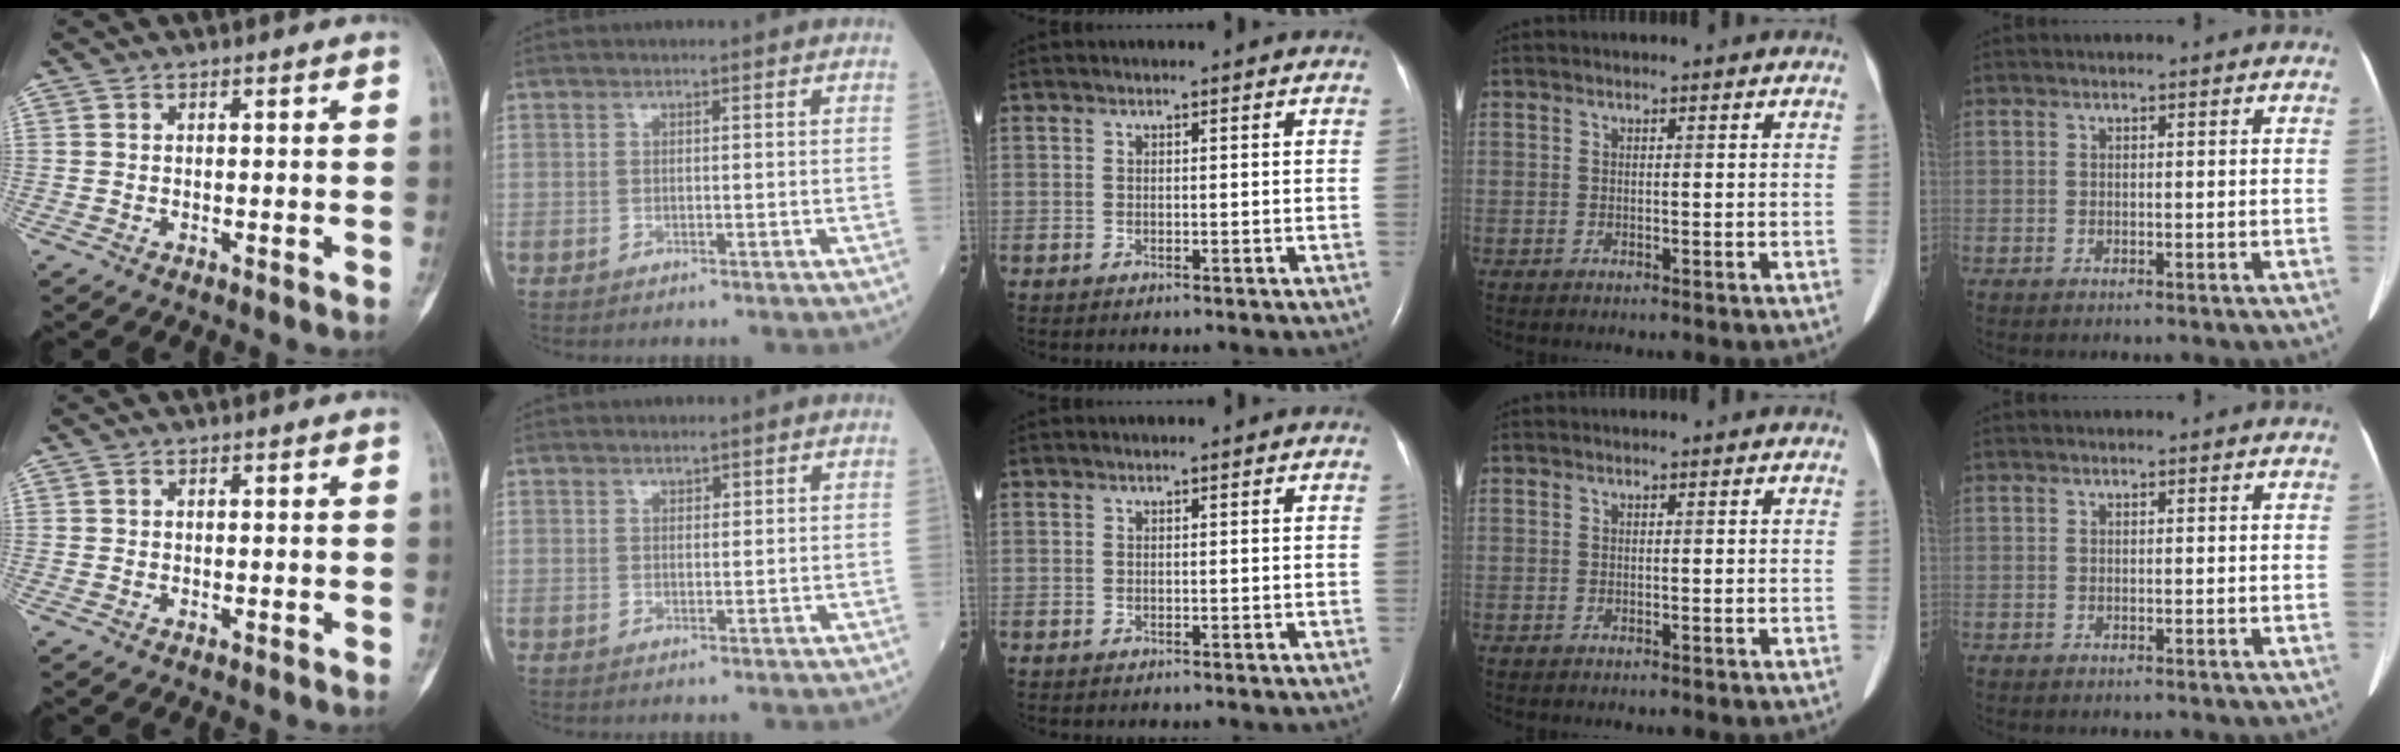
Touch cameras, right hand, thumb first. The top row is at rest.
{"index": {"total": 0.8, "force": [0.6, 0.4, 0.3], "torque": [-0.005, 0.001, 0.010]}}